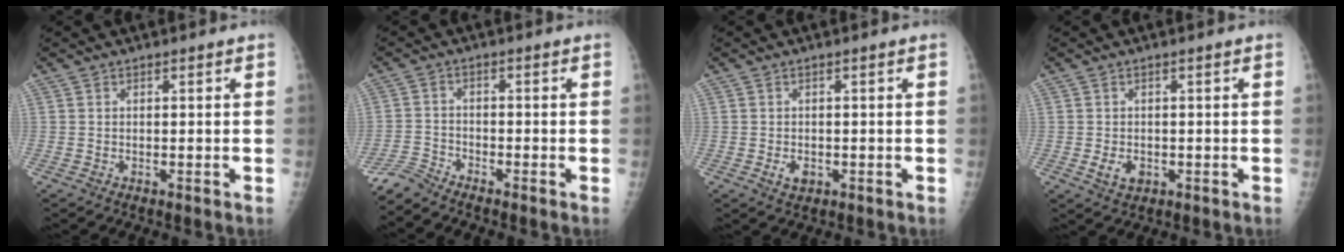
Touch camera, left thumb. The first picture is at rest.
{"total": 3.4, "force": [-3.4, -0.1, -0.3], "torque": [-0.001, -0.001, -0.076]}
{"total": 2.3, "force": [-0.7, 1.6, 1.4], "torque": [-0.017, 0.000, -0.008]}
{"total": 3.1, "force": [-0.7, 2.2, 2.0], "torque": [-0.029, -0.001, -0.007]}